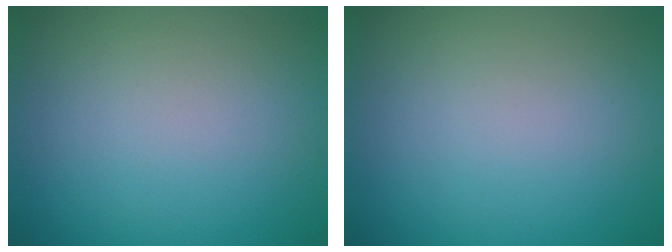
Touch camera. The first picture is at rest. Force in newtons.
{"total": 0.0}